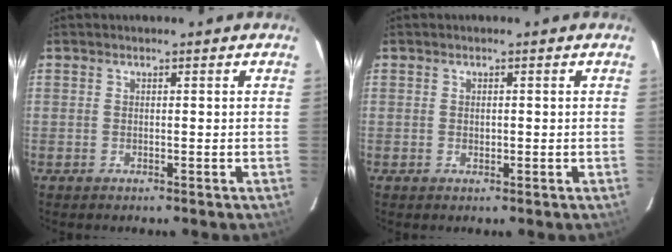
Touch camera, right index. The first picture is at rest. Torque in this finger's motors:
{"motor_torque": [-0.24, 0.03, -0.02, -0.01]}